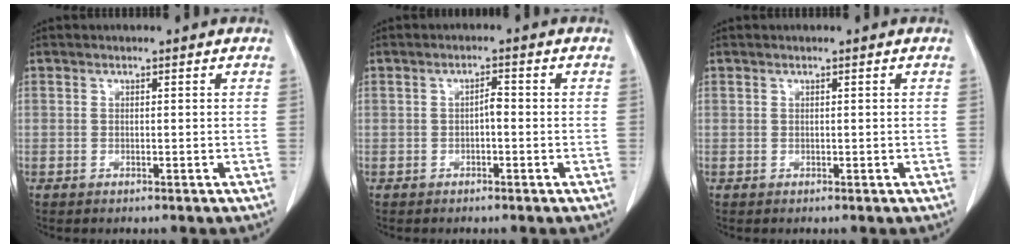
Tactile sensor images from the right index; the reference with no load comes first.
{"total": 1.6, "force": [-0.4, 0.5, 1.5], "torque": [-0.022, 0.005, -0.008]}
{"total": 0.0}